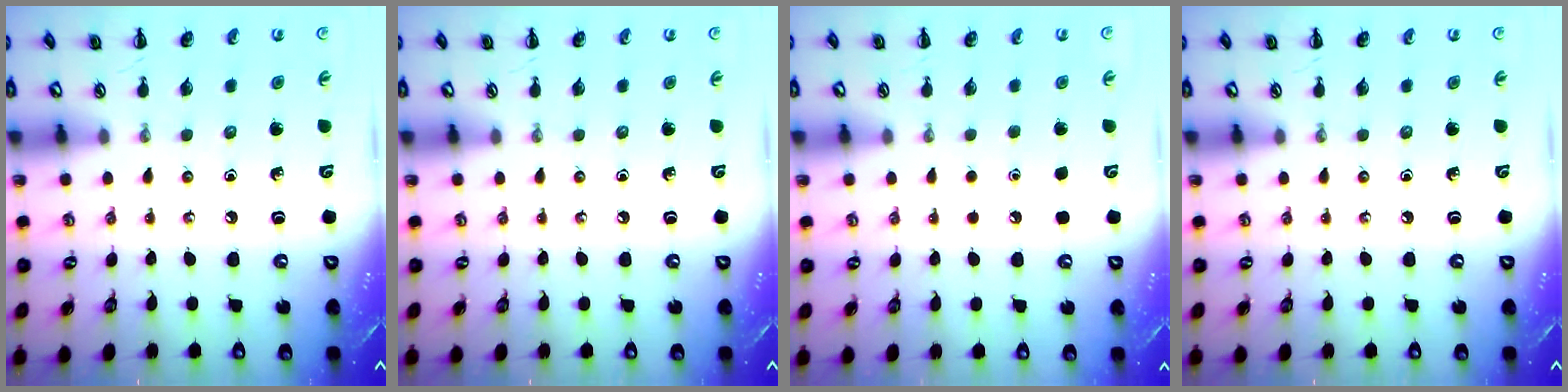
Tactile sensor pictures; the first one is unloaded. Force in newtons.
{"total": 0.0}
{"total": 1.7, "press": 1.7, "slide": 0.1}
{"total": 0.0}